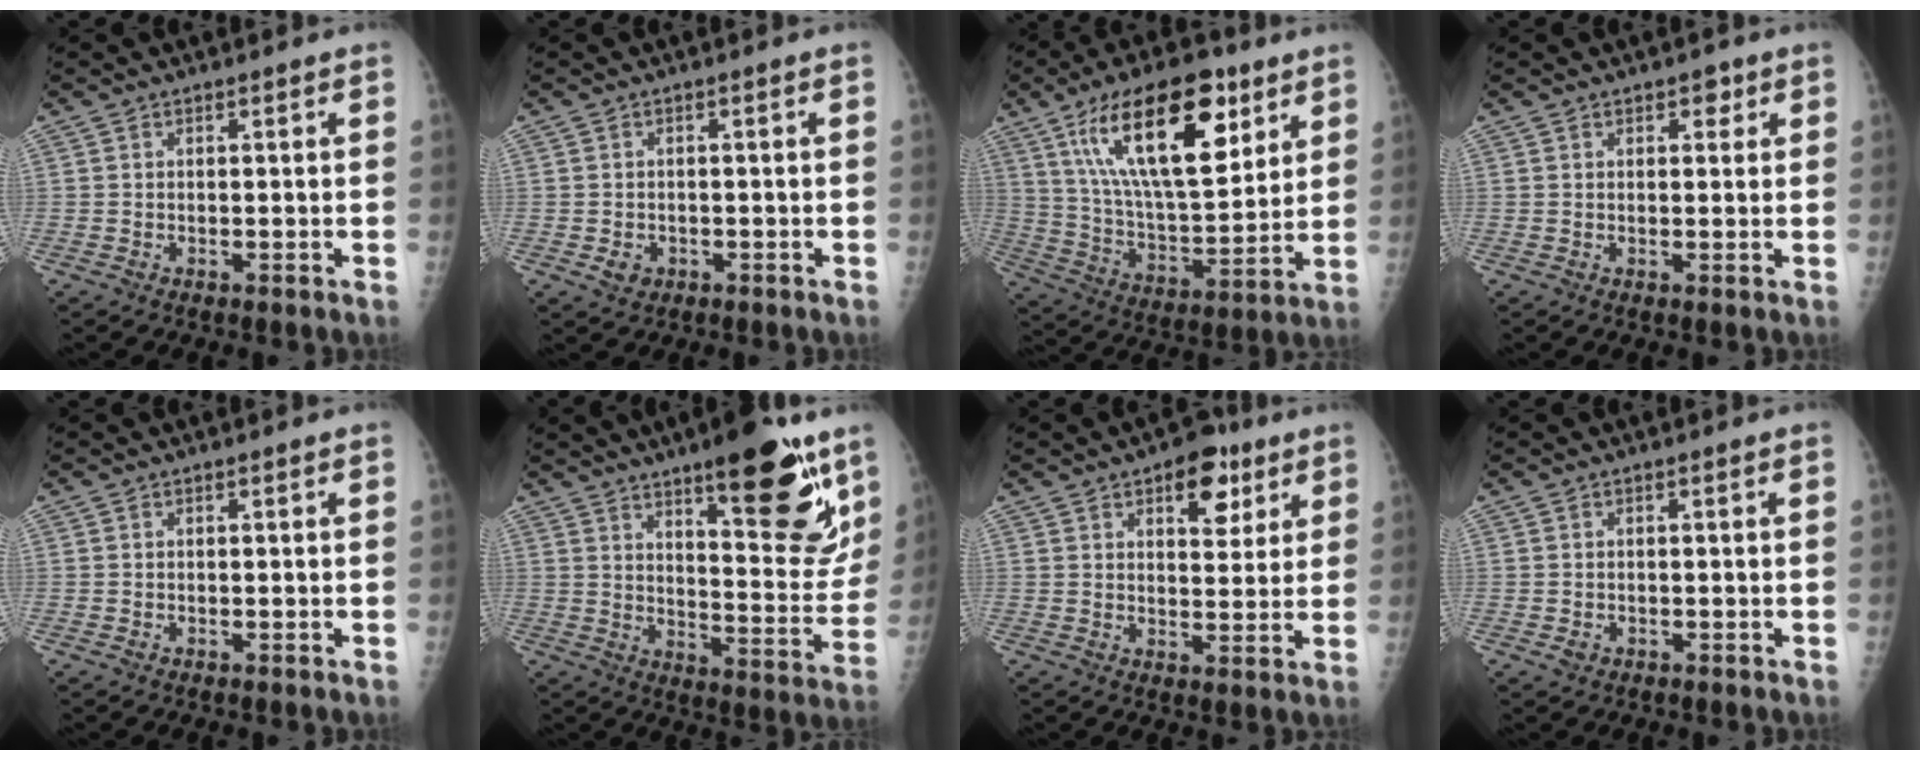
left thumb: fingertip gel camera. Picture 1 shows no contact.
{"total": 2.5, "force": [-0.9, 2.1, 1.0], "torque": [-0.008, 0.003, -0.008]}
{"total": 23.6, "force": [11.4, 10.0, 18.1], "torque": [-0.274, -0.040, 0.199]}
{"total": 2.1, "force": [1.1, 1.4, 1.2], "torque": [0.001, -0.002, 0.011]}
{"total": 0.6, "force": [-0.3, 0.4, 0.2], "torque": [-0.003, 0.001, -0.005]}
{"total": 20.0, "force": [12.0, 5.9, 14.9], "torque": [-0.159, -0.077, 0.174]}
{"total": 8.8, "force": [4.6, 4.9, 5.7], "torque": [-0.042, -0.016, 0.058]}
{"total": 1.2, "force": [-0.5, 1.0, 0.4], "torque": [-0.003, 0.003, -0.007]}